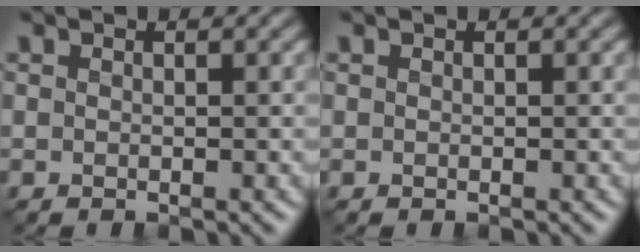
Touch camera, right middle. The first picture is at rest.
{"total": 0.0}